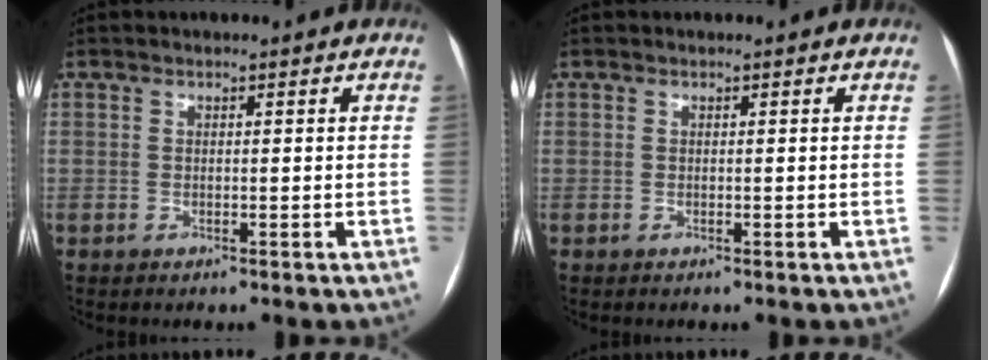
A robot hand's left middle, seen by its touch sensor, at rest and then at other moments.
{"total": 0.0}